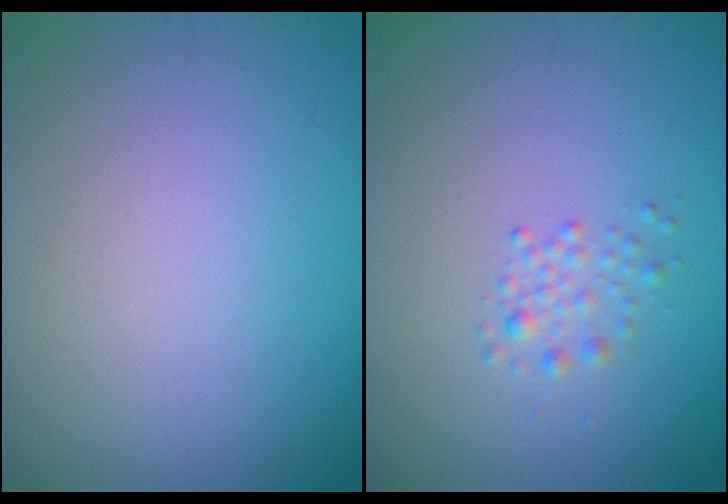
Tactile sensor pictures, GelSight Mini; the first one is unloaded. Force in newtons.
{"total": 1.3, "press": 1.3, "slide": 0.1}